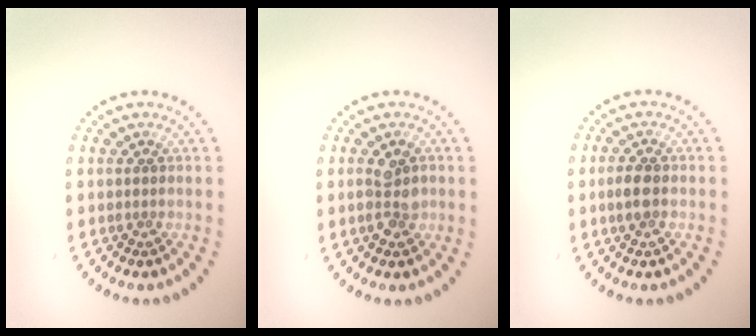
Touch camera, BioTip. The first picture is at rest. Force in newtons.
{"total": 2.4, "press": 2.4, "slide": 0.1}
{"total": 1.9, "press": 1.9, "slide": 0.2}